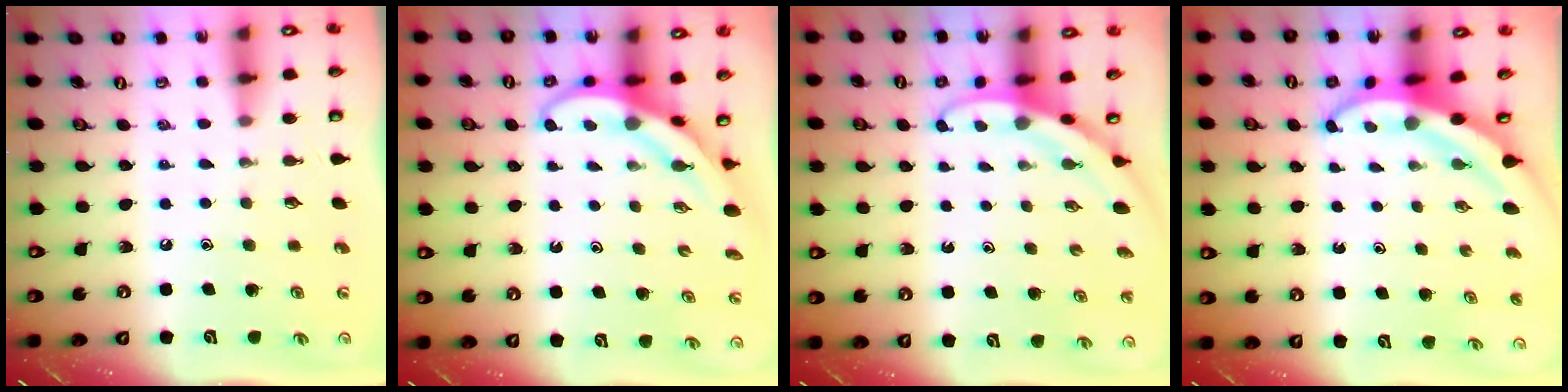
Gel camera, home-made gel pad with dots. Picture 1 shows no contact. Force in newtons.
{"total": 4.0, "press": 4.0, "slide": 0.3}
{"total": 3.0, "press": 3.0, "slide": 0.1}
{"total": 4.3, "press": 4.3, "slide": 0.5}